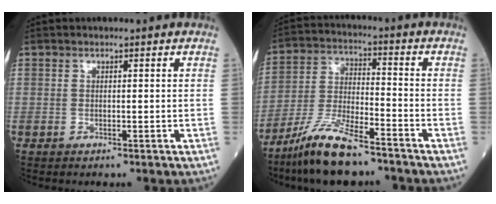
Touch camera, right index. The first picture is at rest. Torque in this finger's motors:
{"motor_torque": [0.73, -0.70, 0.20, 0.06]}